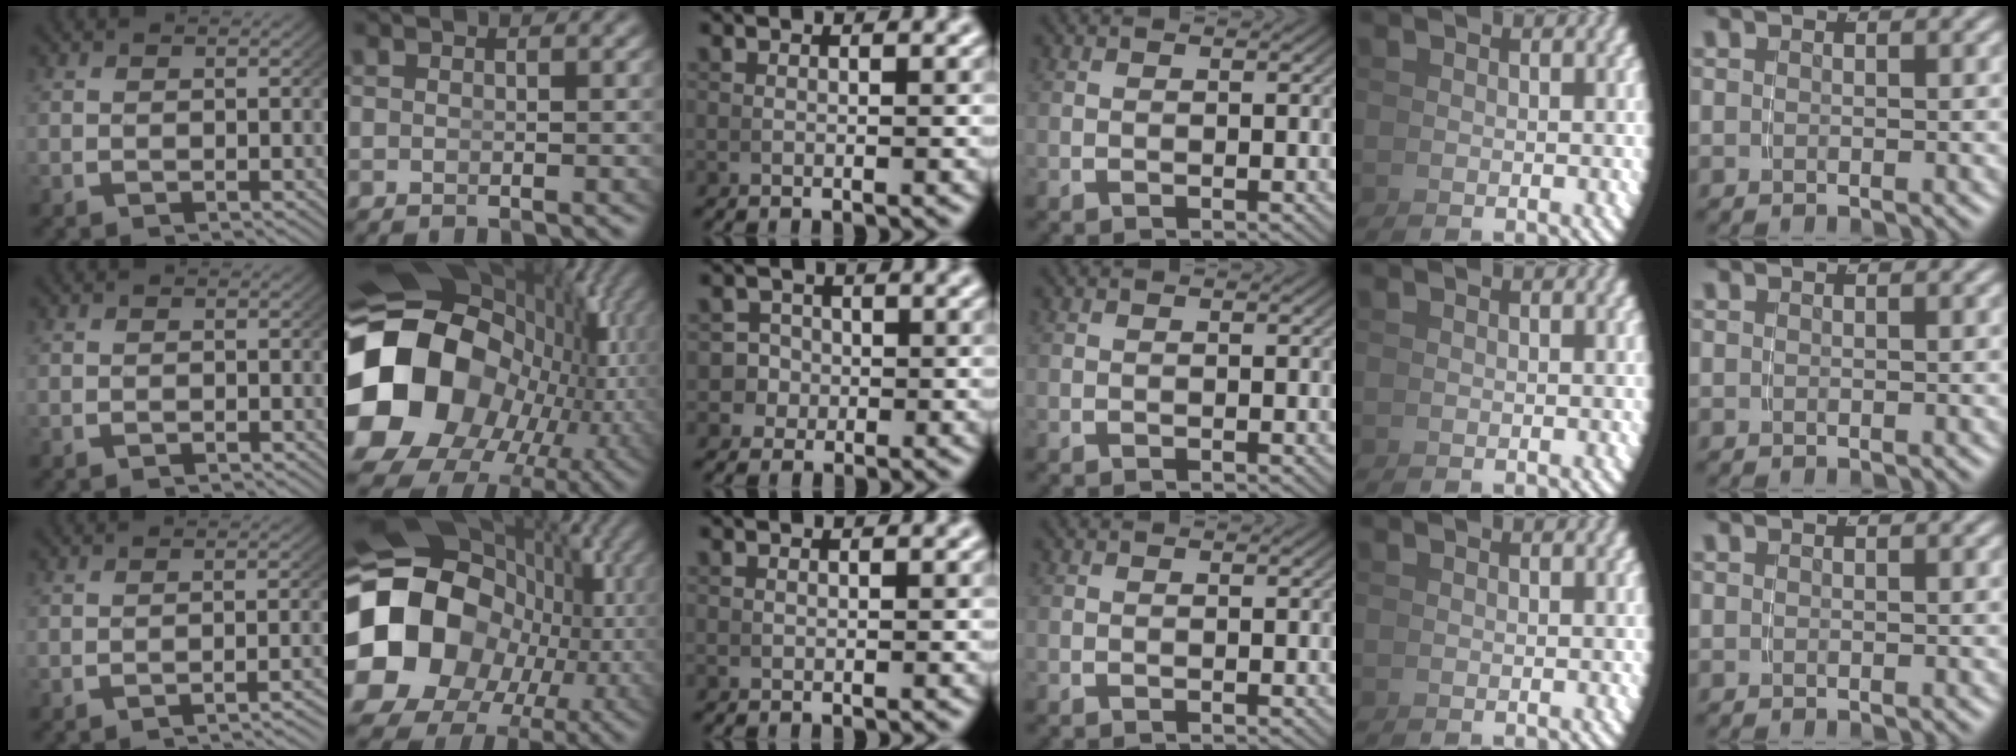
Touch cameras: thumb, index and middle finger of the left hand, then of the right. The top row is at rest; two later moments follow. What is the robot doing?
{"motion": "lift_and_place", "object": "bowl"}